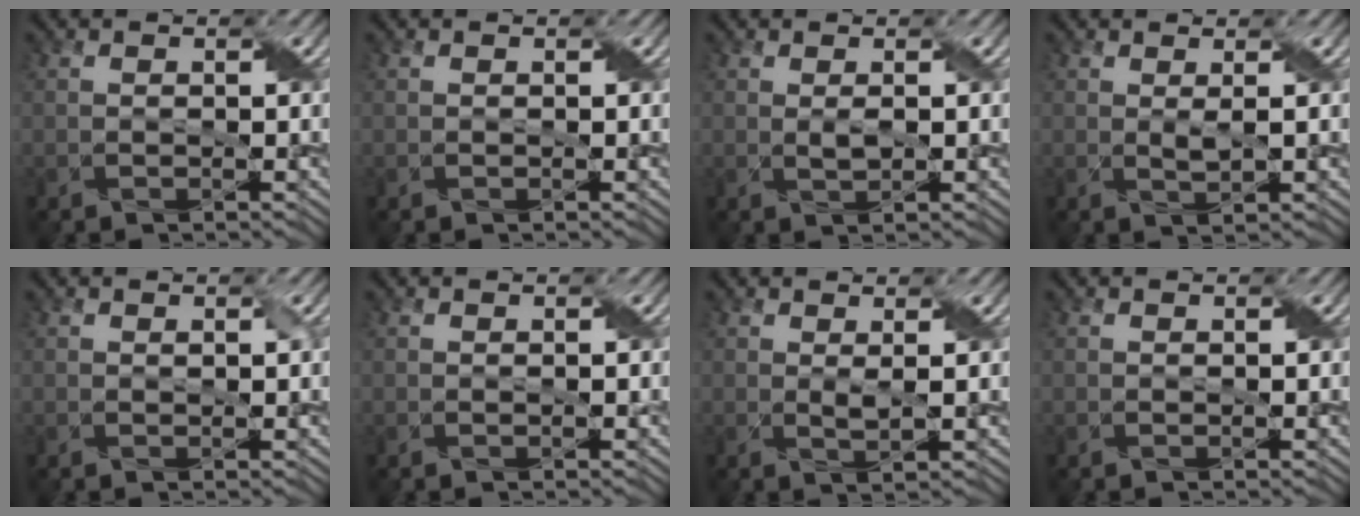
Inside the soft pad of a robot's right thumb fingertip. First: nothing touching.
{"total": 0.0}
{"total": 1.0, "force": [0.3, 0.3, 0.9], "torque": [-0.023, -0.001, 0.009]}
{"total": 1.2, "force": [0.6, 0.1, 1.1], "torque": [-0.027, 0.000, 0.013]}
{"total": 0.5, "force": [0.3, 0.2, 0.4], "torque": [-0.006, 0.001, 0.004]}
{"total": 0.0}
{"total": 1.2, "force": [0.7, 0.1, 1.0], "torque": [-0.026, 0.000, 0.013]}
{"total": 0.0}